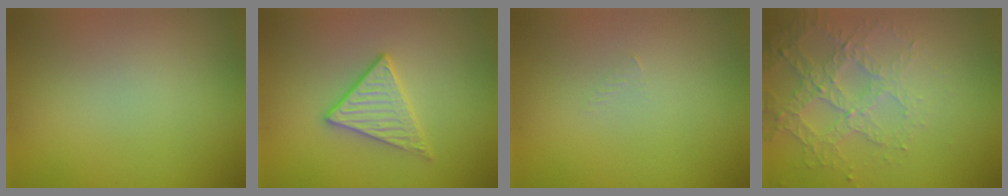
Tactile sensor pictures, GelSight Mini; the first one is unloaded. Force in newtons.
{"total": 2.8, "press": 2.6, "slide": 1.1}
{"total": 0.7, "press": 0.7, "slide": 0.1}
{"total": 4.2, "press": 3.0, "slide": 2.9}